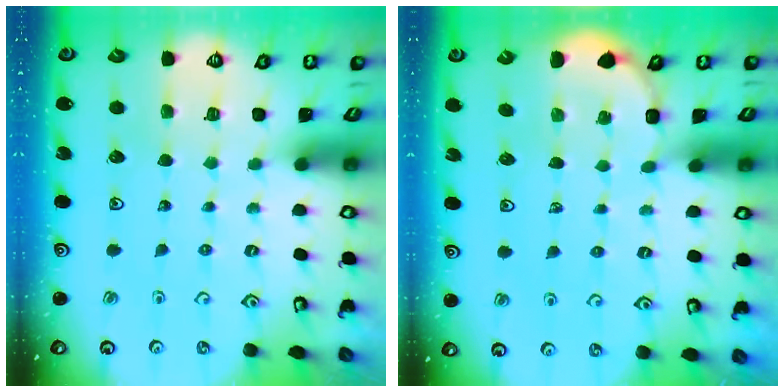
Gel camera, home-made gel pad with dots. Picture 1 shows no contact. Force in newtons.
{"total": 3.9, "press": 3.8, "slide": 0.9}